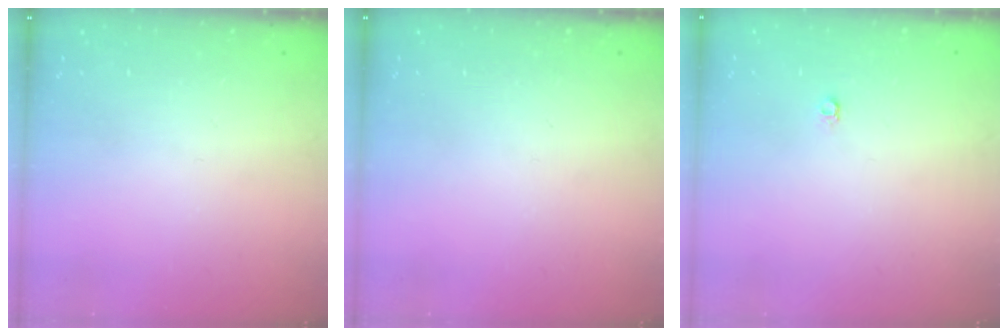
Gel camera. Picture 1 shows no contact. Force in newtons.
{"total": 0.0}
{"total": 3.5, "press": 3.4, "slide": 0.3}